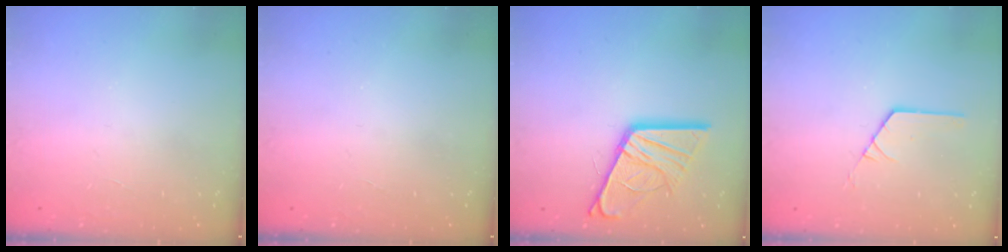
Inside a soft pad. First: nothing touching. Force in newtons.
{"total": 0.0}
{"total": 17.2, "press": 17.1, "slide": 1.9}
{"total": 1.3, "press": 1.3, "slide": 0.1}